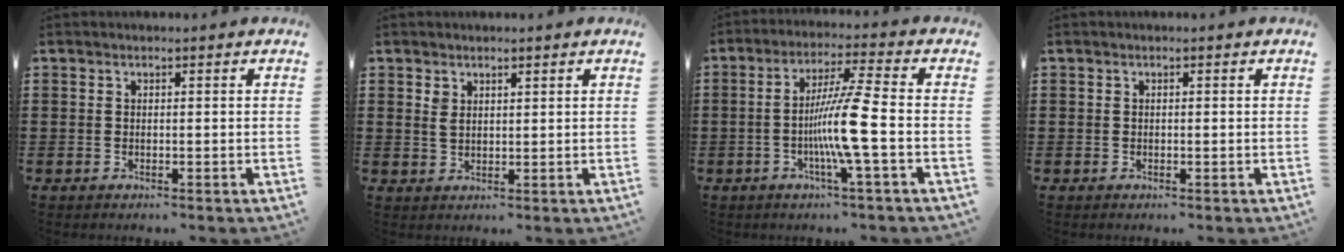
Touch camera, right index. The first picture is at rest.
{"total": 2.0, "force": [1.4, 1.0, 1.0], "torque": [-0.023, 0.003, 0.027]}
{"total": 9.3, "force": [-2.3, -0.6, 9.0], "torque": [-0.176, -0.016, -0.053]}
{"total": 0.0}